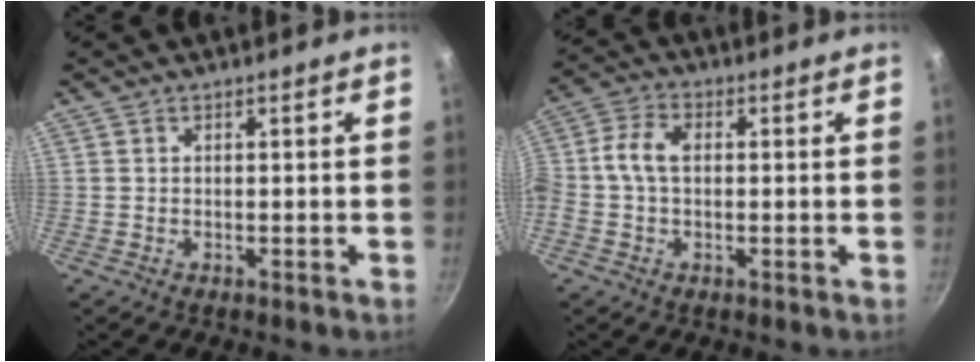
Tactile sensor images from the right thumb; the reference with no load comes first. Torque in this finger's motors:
{"motor_torque": [2.20, 2.21, 0.43, -0.32, 0.27]}